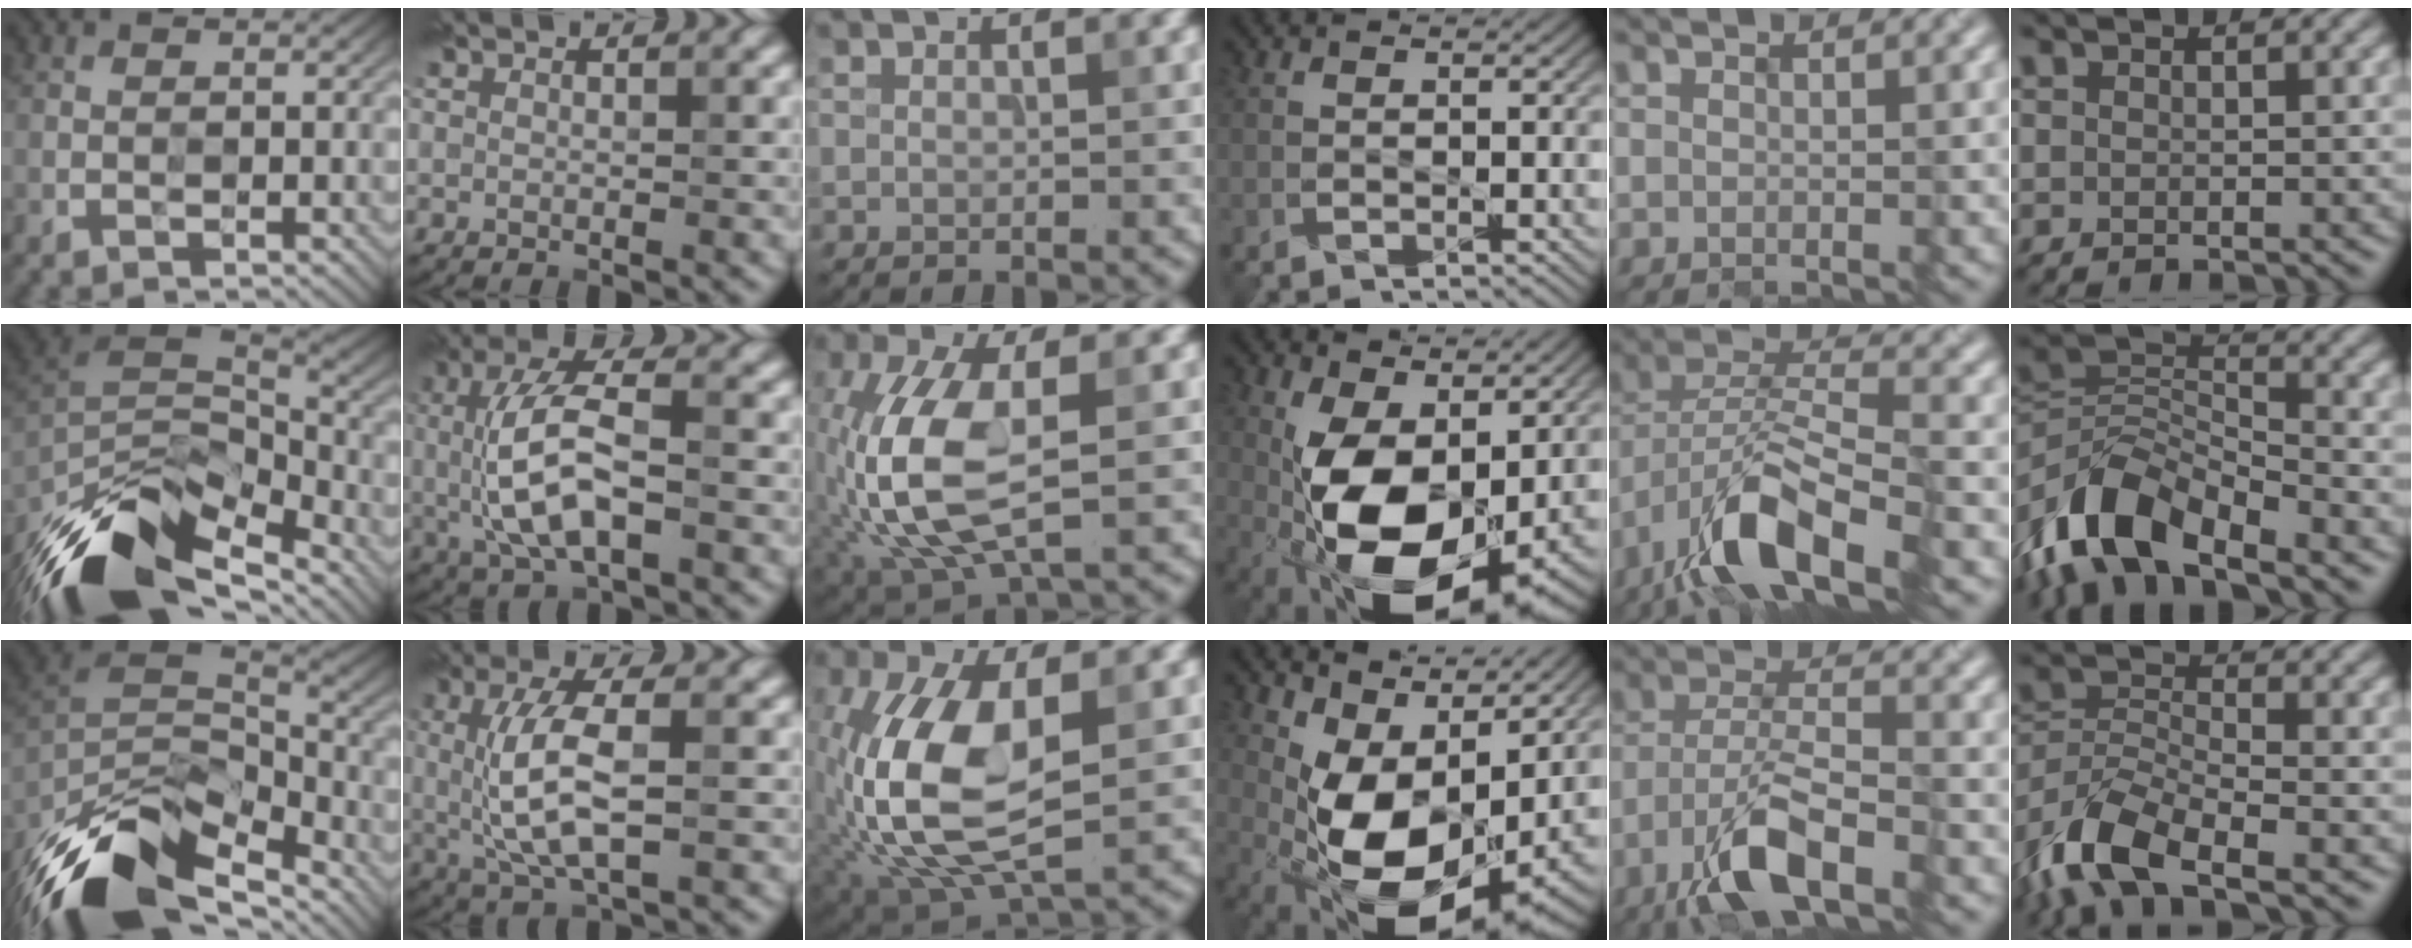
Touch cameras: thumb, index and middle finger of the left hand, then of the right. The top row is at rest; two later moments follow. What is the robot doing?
{"motion": "insert", "object": "ethernet cable"}